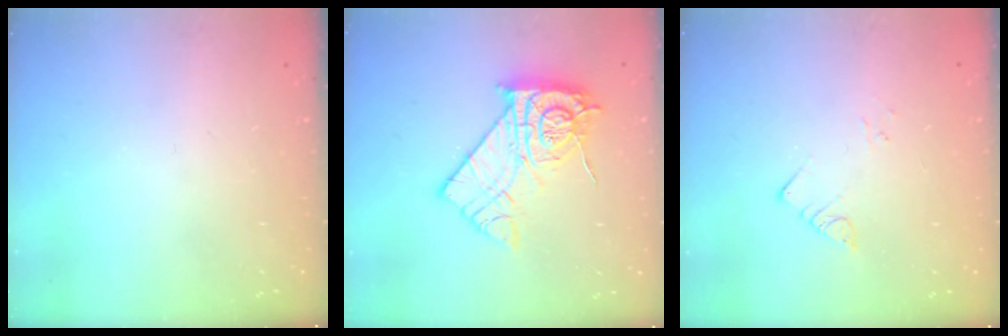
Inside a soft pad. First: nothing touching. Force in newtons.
{"total": 14.0, "press": 14.0, "slide": 0.4}
{"total": 2.9, "press": 2.9, "slide": 0.2}